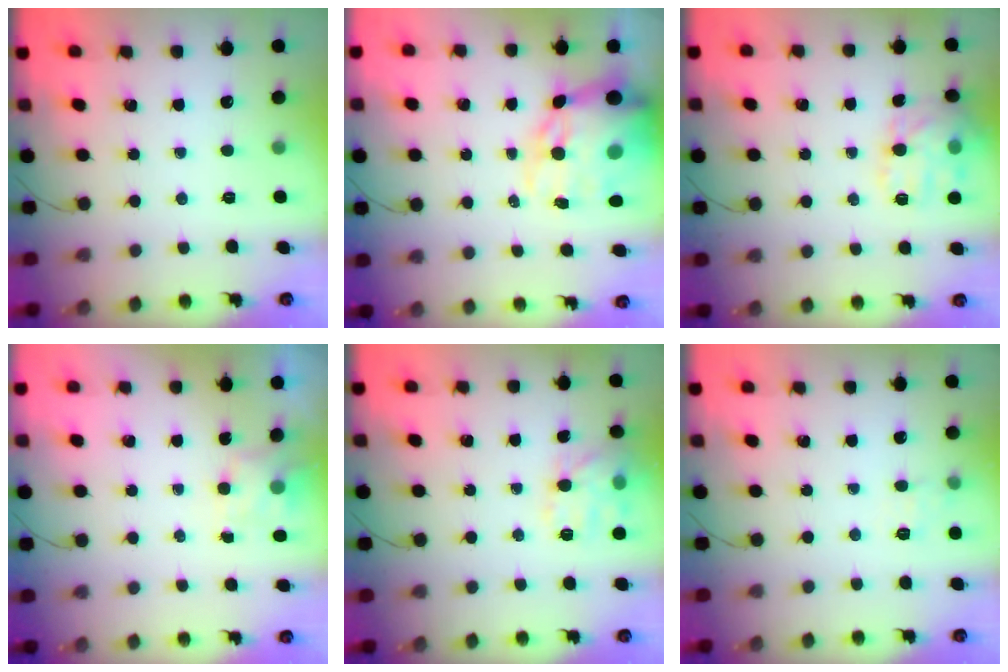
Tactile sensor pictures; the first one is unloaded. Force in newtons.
{"total": 21.4, "press": 20.9, "slide": 4.6}
{"total": 15.5, "press": 15.5, "slide": 0.6}
{"total": 4.1, "press": 3.9, "slide": 1.1}
{"total": 13.0, "press": 13.0, "slide": 0.1}
{"total": 6.3, "press": 6.1, "slide": 1.7}